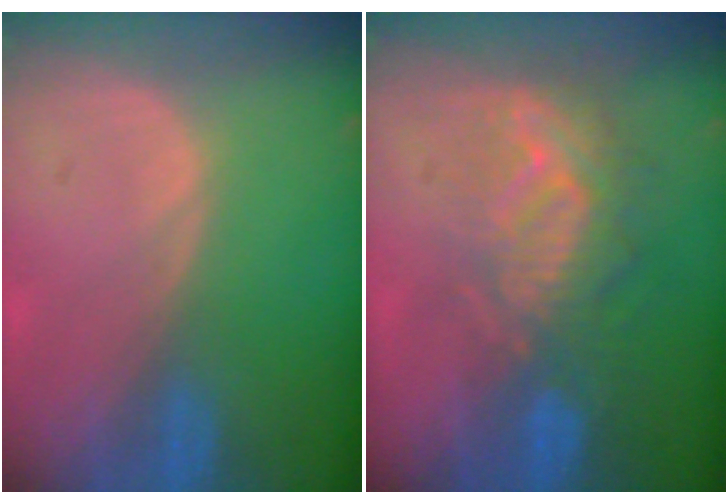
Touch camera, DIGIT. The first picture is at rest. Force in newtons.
{"total": 9.4, "press": 8.5, "slide": 4.1}